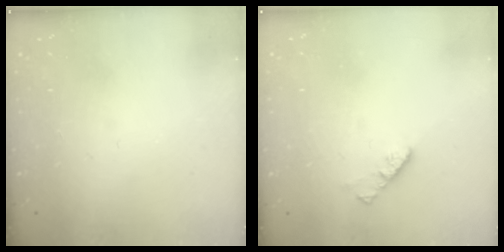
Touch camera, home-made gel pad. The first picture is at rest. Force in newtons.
{"total": 4.5, "press": 4.5, "slide": 0.5}